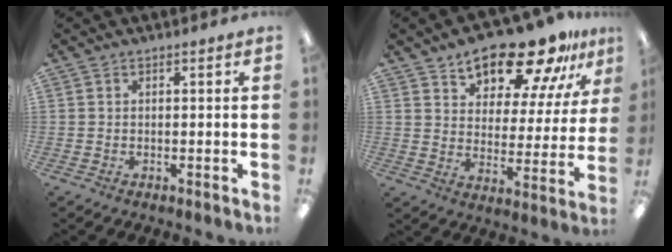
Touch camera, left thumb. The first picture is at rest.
{"total": 17.7, "force": [14.3, 7.0, 7.7], "torque": [-0.127, -0.099, 0.246]}